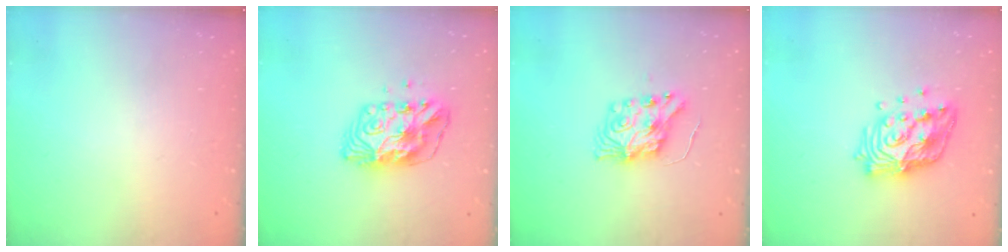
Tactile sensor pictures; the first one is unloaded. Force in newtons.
{"total": 9.9, "press": 9.9, "slide": 0.9}
{"total": 8.7, "press": 8.6, "slide": 0.4}
{"total": 16.7, "press": 16.7, "slide": 1.4}